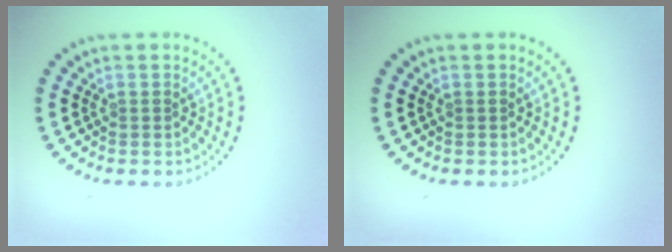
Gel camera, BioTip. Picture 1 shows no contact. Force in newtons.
{"total": 0.0}